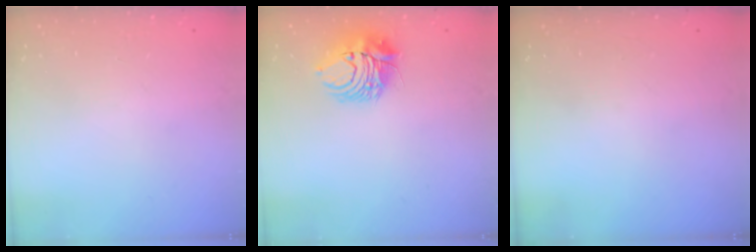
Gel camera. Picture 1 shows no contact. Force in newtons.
{"total": 9.4, "press": 9.2, "slide": 1.6}
{"total": 0.0}